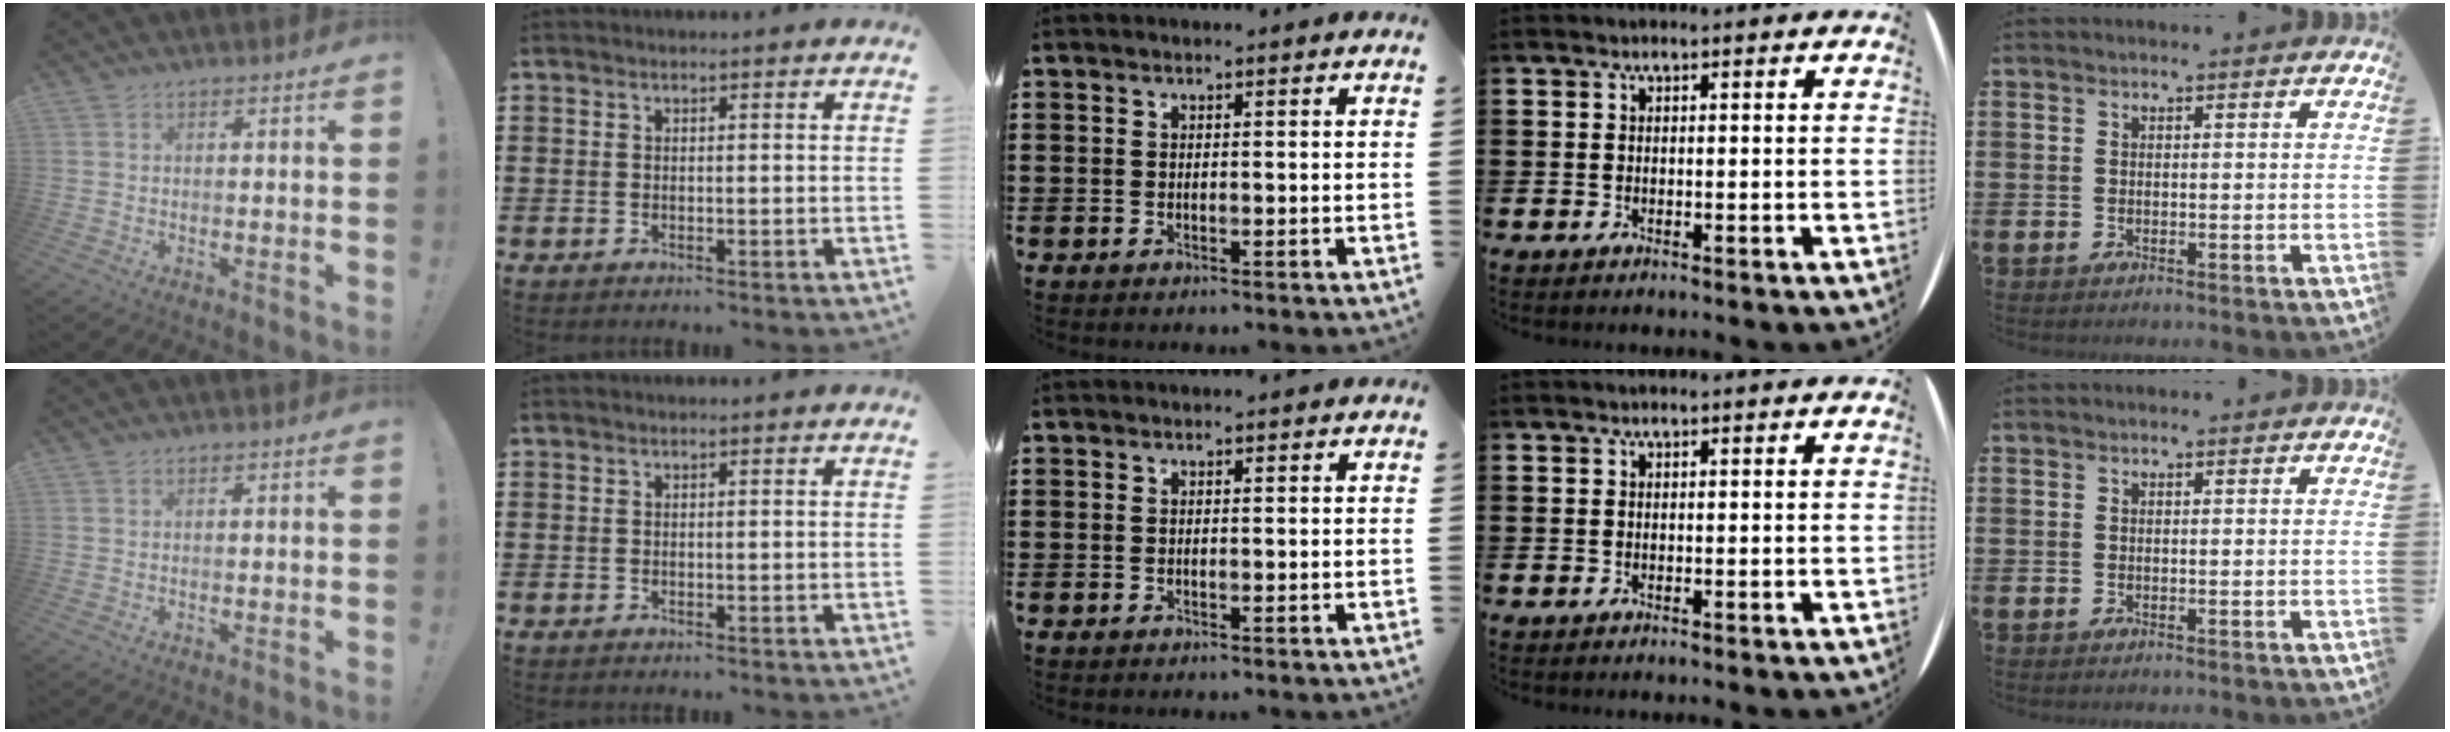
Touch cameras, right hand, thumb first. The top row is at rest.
{}